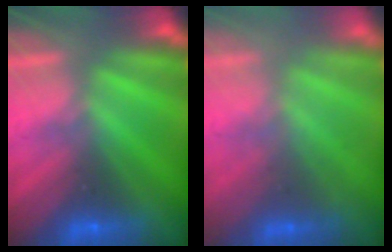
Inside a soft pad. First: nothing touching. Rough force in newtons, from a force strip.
{"total": 2.4}